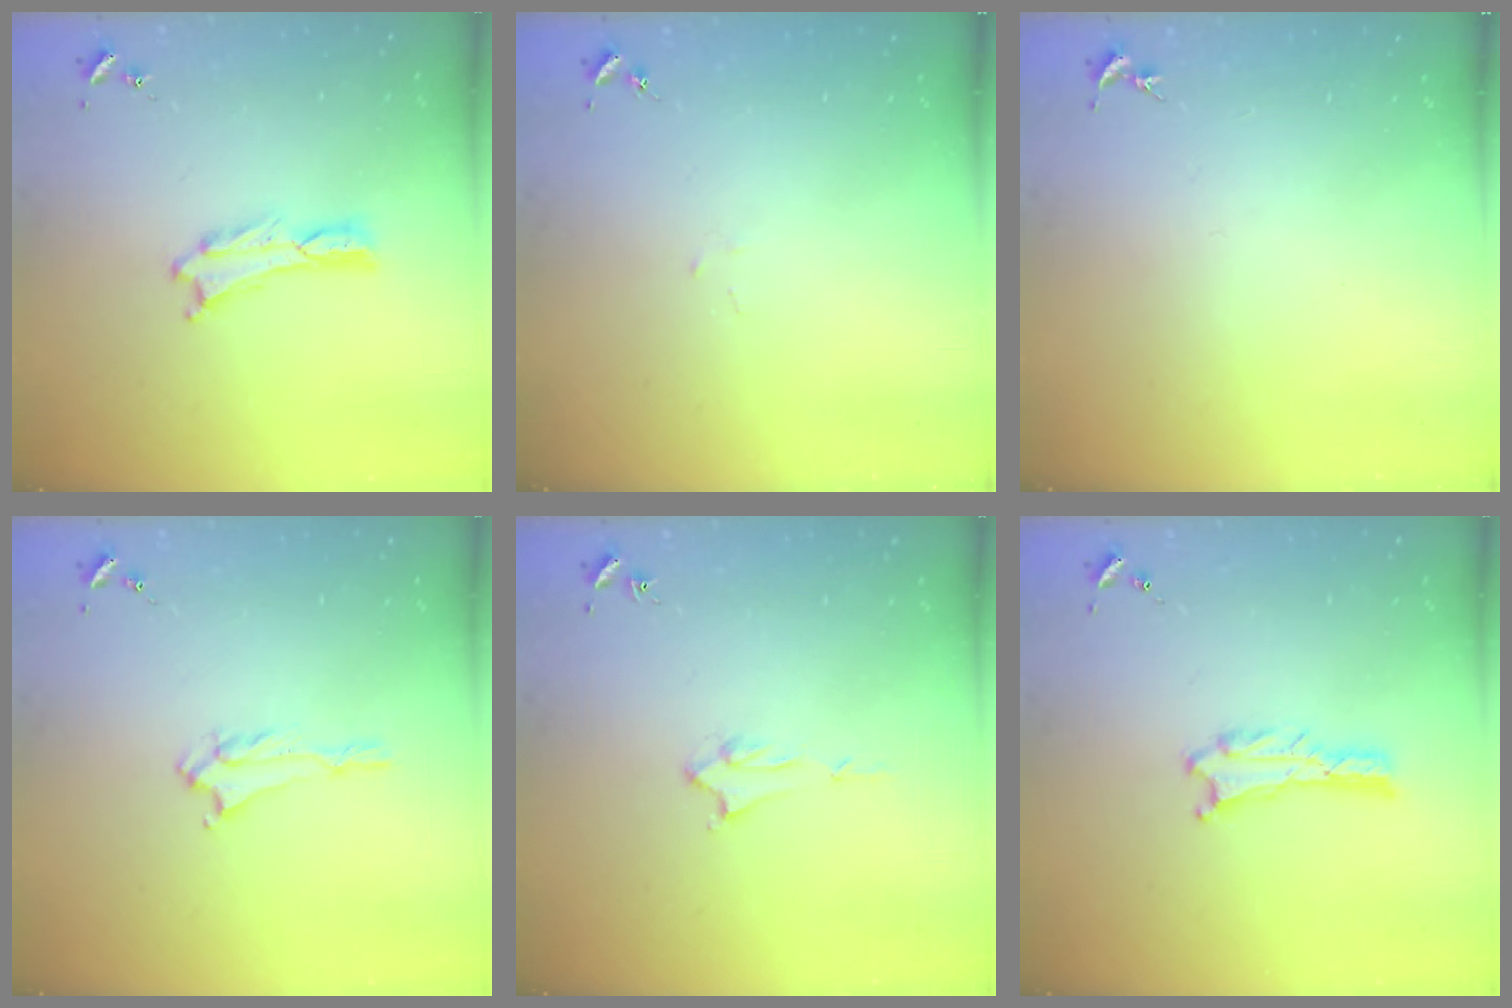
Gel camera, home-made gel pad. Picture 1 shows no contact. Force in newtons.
{"total": 1.0, "press": 1.0, "slide": 0.1}
{"total": 0.0}
{"total": 1.4, "press": 1.3, "slide": 0.2}
{"total": 1.4, "press": 1.4, "slide": 0.2}
{"total": 0.9, "press": 0.8, "slide": 0.1}